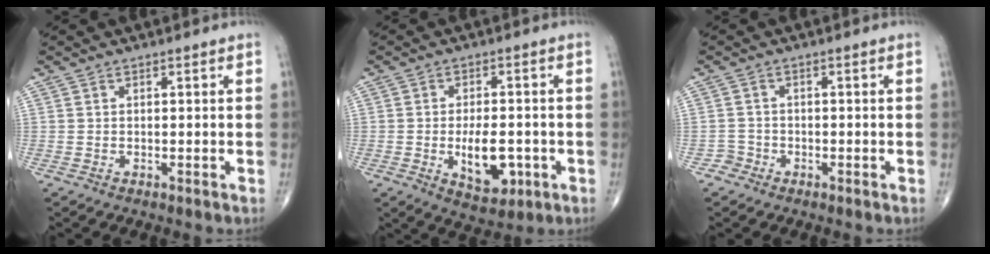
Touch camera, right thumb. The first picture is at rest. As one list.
[{"total": 8.8, "force": [-2.1, 4.6, 7.2], "torque": [-0.094, 0.002, -0.020]}, {"total": 1.8, "force": [-1.1, 1.3, -0.4], "torque": [0.019, 0.007, -0.028]}]